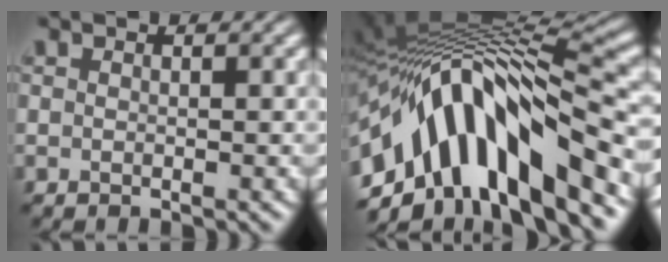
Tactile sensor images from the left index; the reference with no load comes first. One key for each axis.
{"total": 14.0, "fx": -4.7, "fy": 5.7, "fz": 11.8, "tx": -0.194, "ty": 0.017, "tz": -0.072}